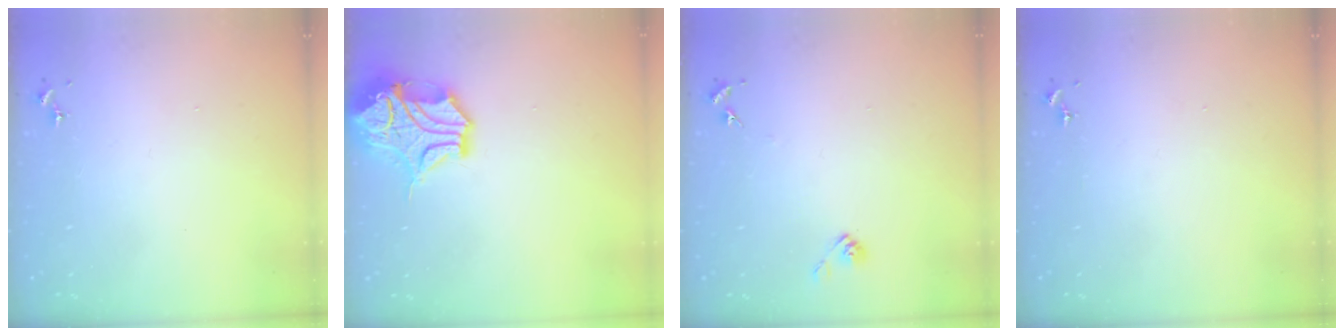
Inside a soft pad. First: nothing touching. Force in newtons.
{"total": 15.8, "press": 15.6, "slide": 2.5}
{"total": 6.2, "press": 6.2, "slide": 0.5}
{"total": 0.0}